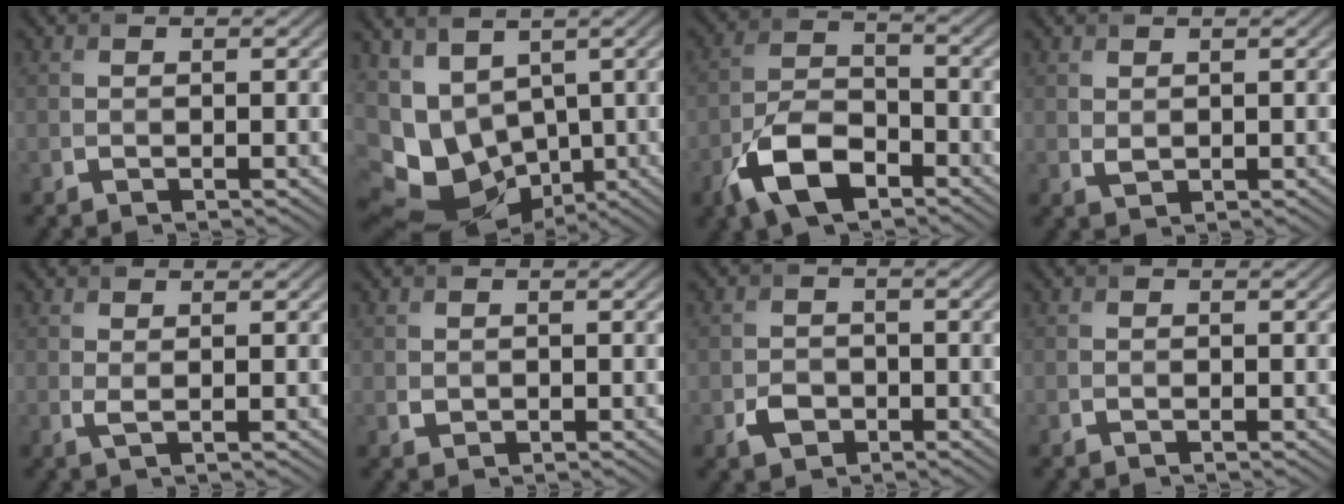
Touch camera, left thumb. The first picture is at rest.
{"total": 11.2, "force": [-0.1, 8.3, 7.5], "torque": [-0.169, -0.018, 0.029]}
{"total": 8.8, "force": [-5.1, 4.4, 5.8], "torque": [-0.118, -0.003, -0.111]}
{"total": 1.1, "force": [0.6, 0.7, 0.6], "torque": [-0.018, -0.004, 0.017]}
{"total": 1.2, "force": [0.7, 0.2, 1.0], "torque": [-0.026, 0.000, 0.013]}
{"total": 0.7, "force": [0.4, 0.6, 0.2], "torque": [-0.008, -0.003, 0.012]}
{"total": 2.5, "force": [-1.2, 1.9, 1.1], "torque": [-0.019, -0.005, -0.024]}
{"total": 0.0}